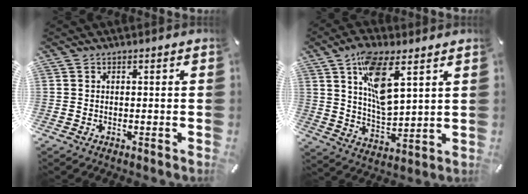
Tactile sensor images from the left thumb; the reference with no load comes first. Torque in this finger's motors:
{"motor_torque": [2.14, 2.25, 1.40, -1.37, 0.52]}